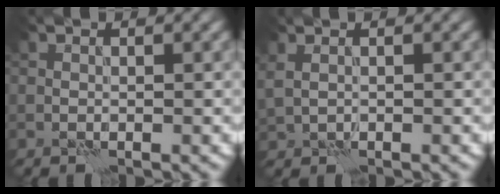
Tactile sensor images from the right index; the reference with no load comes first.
{"total": 1.7, "force": [1.0, 0.7, 1.1], "torque": [-0.020, 0.009, 0.011]}